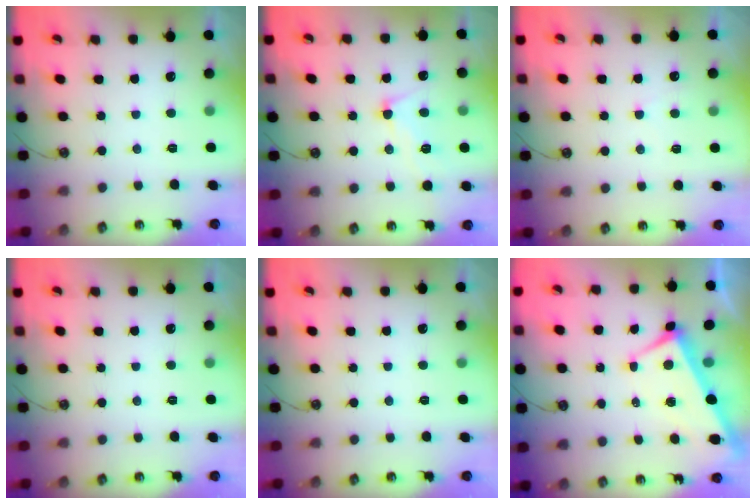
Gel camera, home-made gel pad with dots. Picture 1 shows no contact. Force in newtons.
{"total": 5.8, "press": 5.7, "slide": 0.6}
{"total": 3.2, "press": 3.2, "slide": 0.3}
{"total": 0.0}
{"total": 0.0}
{"total": 2.2, "press": 2.0, "slide": 0.8}